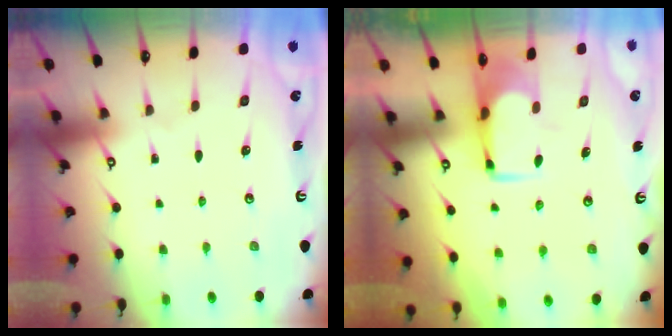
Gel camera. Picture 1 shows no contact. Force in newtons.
{"total": 1.0, "press": 1.0, "slide": 0.1}